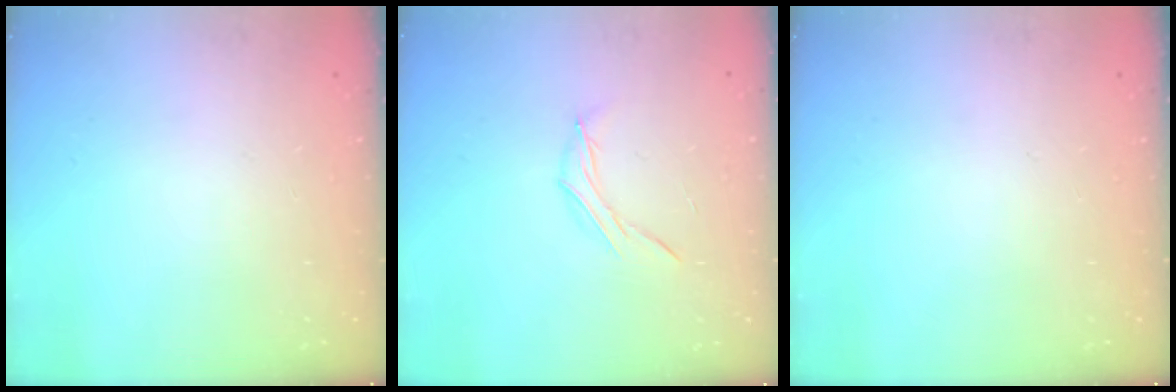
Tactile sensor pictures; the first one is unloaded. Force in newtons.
{"total": 5.7, "press": 5.6, "slide": 1.2}
{"total": 0.0}